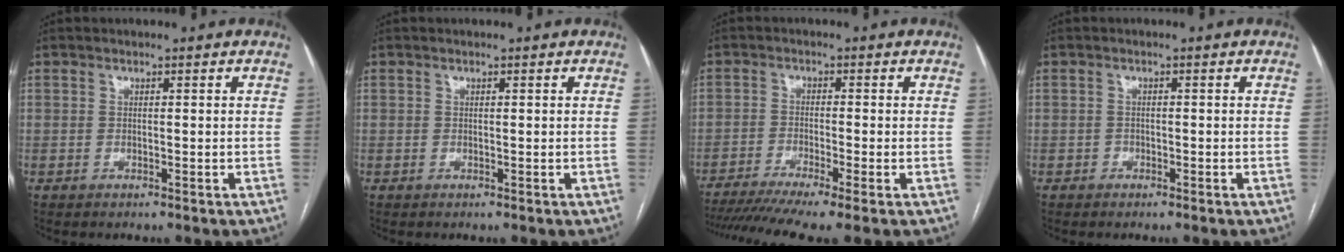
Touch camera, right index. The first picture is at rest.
{"total": 0.0}
{"total": 10.8, "force": [-8.3, -0.1, 6.9], "torque": [-0.108, -0.015, -0.133]}
{"total": 0.6, "force": [-0.5, 0.4, 0.1], "torque": [-0.001, 0.002, -0.011]}